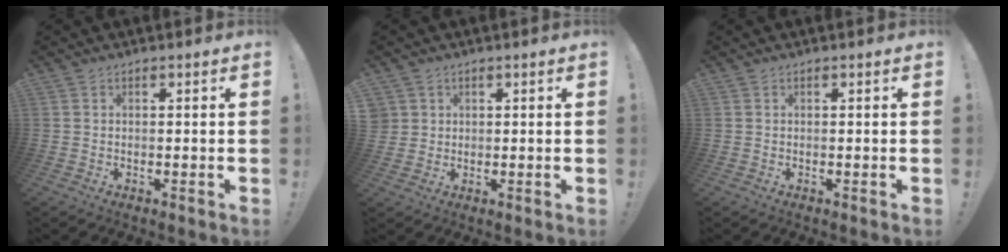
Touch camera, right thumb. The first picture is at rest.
{"total": 3.0, "force": [1.2, 2.7, 0.5], "torque": [-0.014, 0.000, 0.025]}
{"total": 0.0}